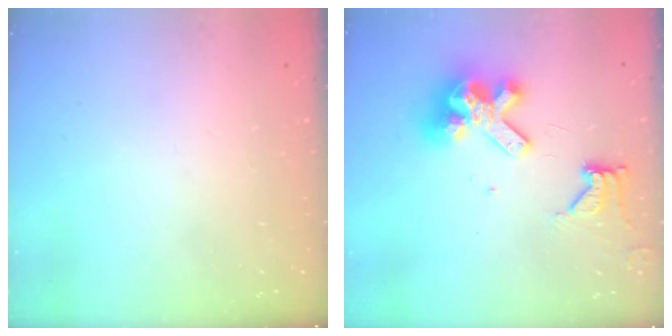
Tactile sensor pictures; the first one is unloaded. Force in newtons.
{"total": 13.3, "press": 13.2, "slide": 1.6}